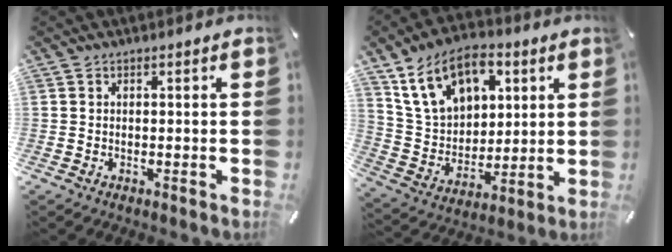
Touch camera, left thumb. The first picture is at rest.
{"total": 15.4, "force": [7.7, 10.7, 8.0], "torque": [-0.158, -0.019, 0.150]}